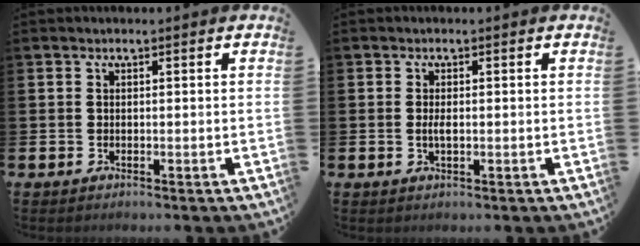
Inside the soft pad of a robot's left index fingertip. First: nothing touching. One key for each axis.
{"total": 1.6, "fx": 0.0, "fy": 0.6, "fz": 1.5, "tx": -0.028, "ty": 0.002, "tz": -0.003}